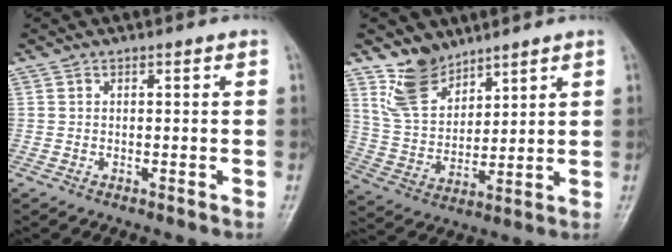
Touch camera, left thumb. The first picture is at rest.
{"total": 9.5, "force": [7.0, 5.3, 3.5], "torque": [-0.045, -0.047, 0.149]}